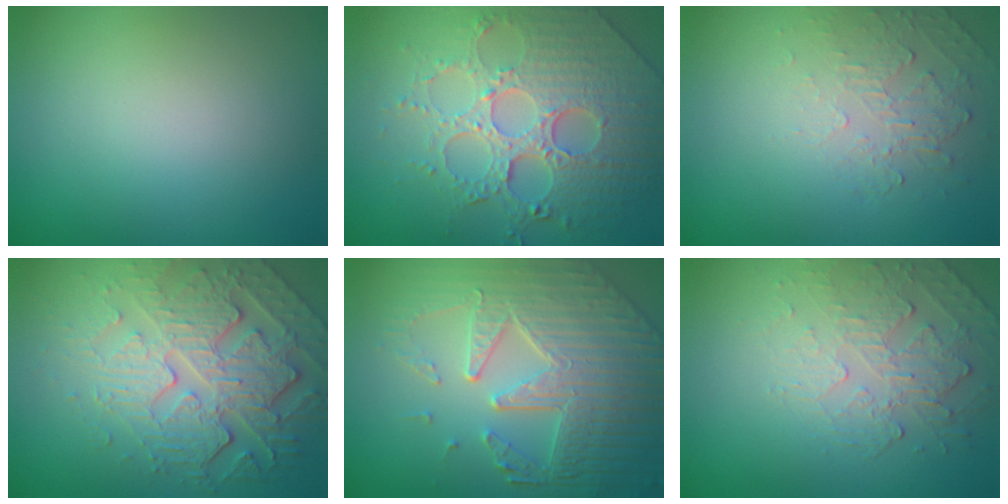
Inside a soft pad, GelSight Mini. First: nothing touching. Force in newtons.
{"total": 8.2, "press": 6.0, "slide": 5.7}
{"total": 2.1, "press": 0.7, "slide": 2.0}
{"total": 7.1, "press": 5.2, "slide": 4.8}
{"total": 8.7, "press": 5.9, "slide": 6.3}
{"total": 2.2, "press": 1.4, "slide": 1.7}